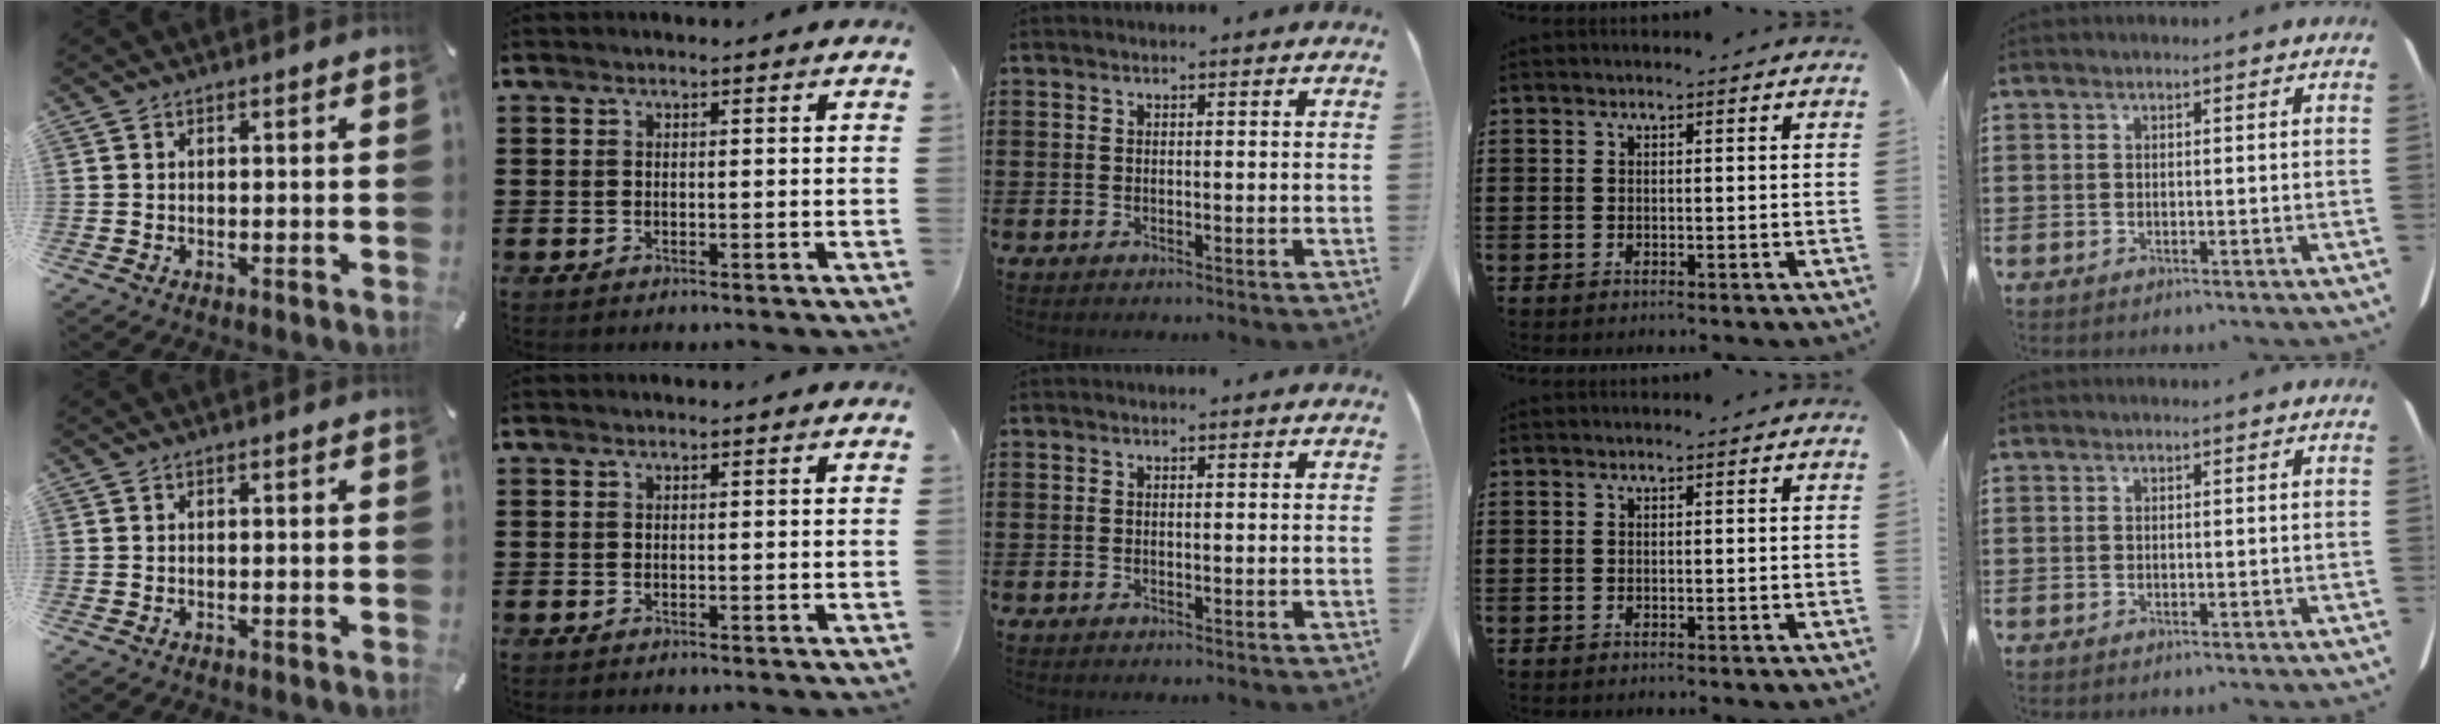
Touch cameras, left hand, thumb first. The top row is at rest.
{}